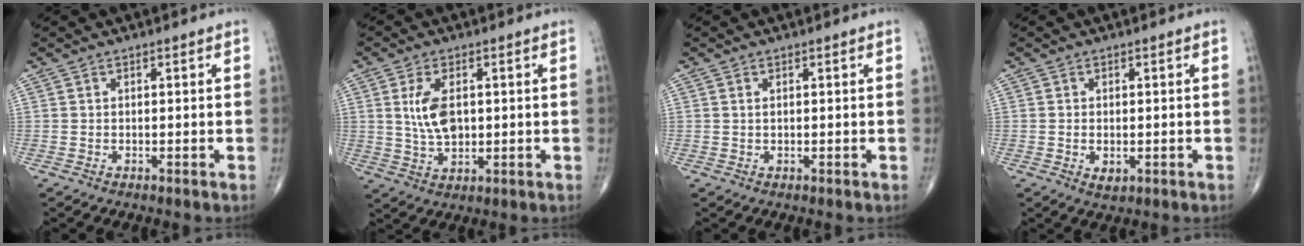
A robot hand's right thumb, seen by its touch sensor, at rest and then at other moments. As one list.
[{"total": 7.3, "force": [1.2, 4.0, 6.0], "torque": [-0.113, -0.006, 0.028]}, {"total": 0.6, "force": [0.2, 0.3, 0.5], "torque": [-0.013, 0.003, 0.005]}, {"total": 2.4, "force": [-0.5, 1.5, 1.9], "torque": [-0.028, -0.003, -0.004]}]